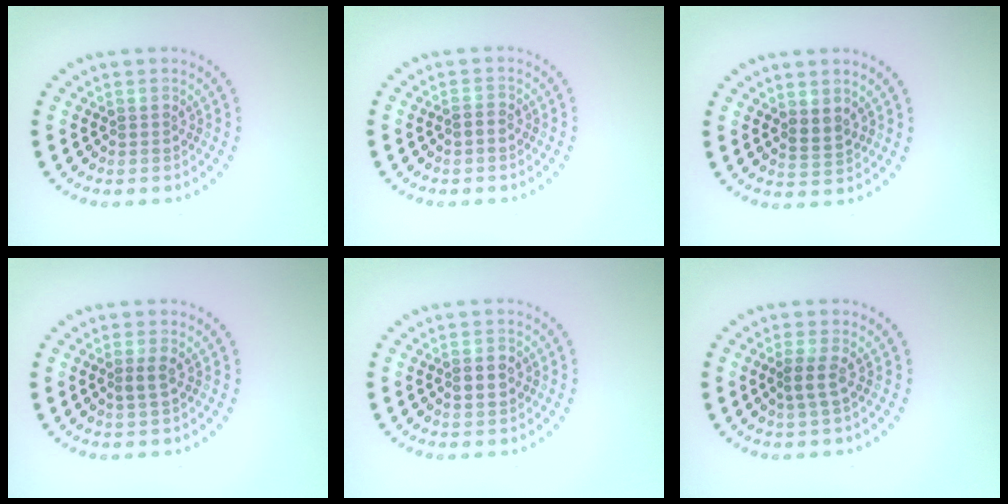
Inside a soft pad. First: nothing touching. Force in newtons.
{"total": 0.9, "press": 0.8, "slide": 0.1}
{"total": 1.5, "press": 1.3, "slide": 0.8}
{"total": 1.2, "press": 1.1, "slide": 0.6}
{"total": 2.1, "press": 2.1, "slide": 0.1}
{"total": 1.7, "press": 1.4, "slide": 1.1}